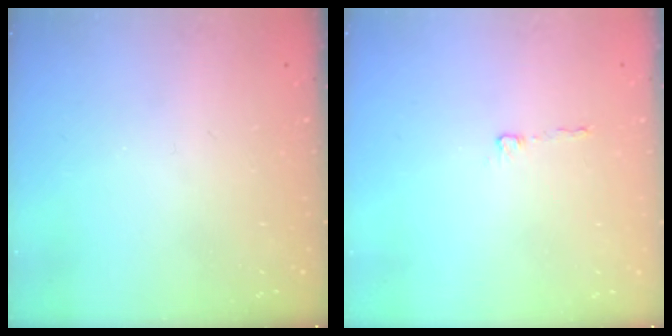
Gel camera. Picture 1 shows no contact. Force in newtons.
{"total": 2.3, "press": 2.3, "slide": 0.2}